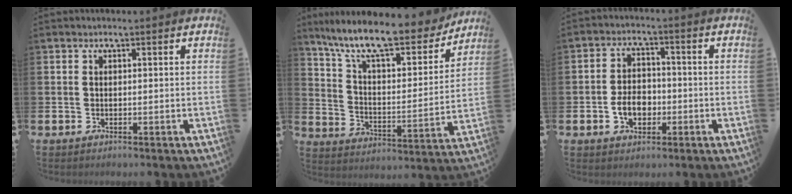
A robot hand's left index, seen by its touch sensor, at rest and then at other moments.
{"total": 11.9, "force": [10.1, 2.8, 5.5], "torque": [-0.130, -0.067, 0.168]}
{"total": 4.8, "force": [-1.4, 3.4, 3.1], "torque": [-0.050, 0.003, -0.029]}